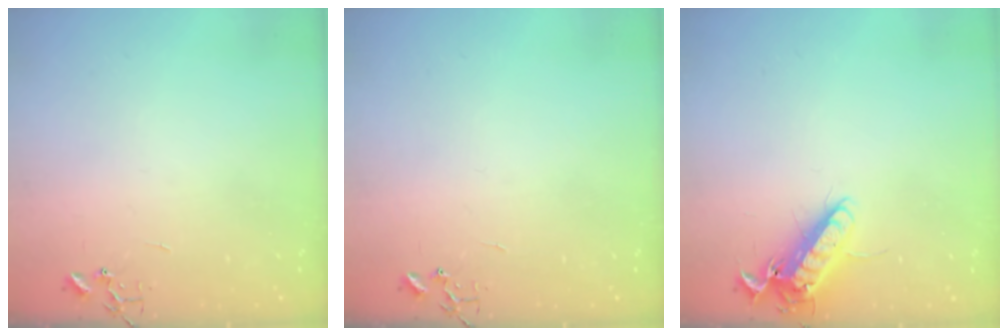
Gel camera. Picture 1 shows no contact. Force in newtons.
{"total": 0.0}
{"total": 12.8, "press": 12.7, "slide": 1.8}